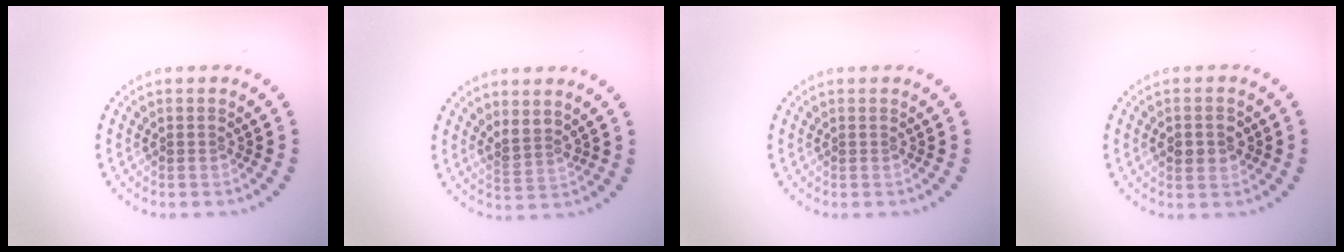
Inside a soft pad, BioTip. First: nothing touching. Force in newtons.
{"total": 1.9, "press": 1.4, "slide": 1.2}
{"total": 0.0}
{"total": 3.0, "press": 2.9, "slide": 0.3}